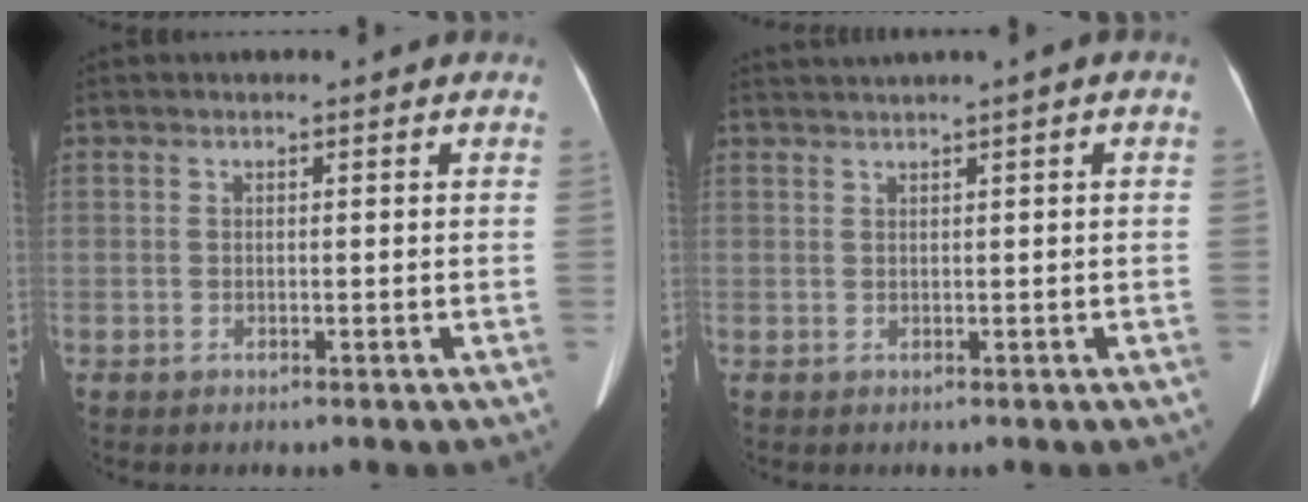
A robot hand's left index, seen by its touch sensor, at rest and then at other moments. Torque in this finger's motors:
{"motor_torque": [0.01, -2.13, 0.54, 0.20]}